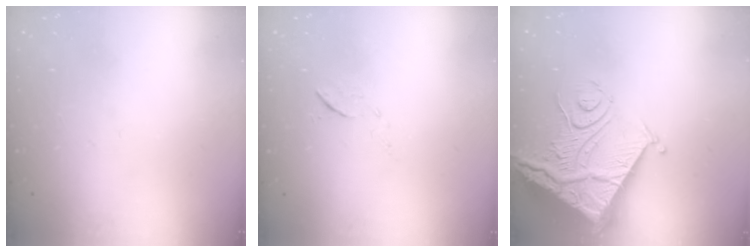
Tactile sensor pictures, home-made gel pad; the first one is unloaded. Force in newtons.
{"total": 5.3, "press": 5.3, "slide": 0.6}
{"total": 16.7, "press": 16.6, "slide": 2.2}